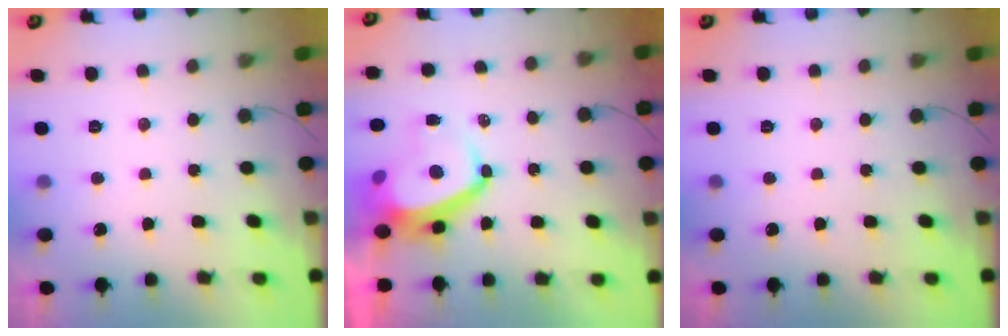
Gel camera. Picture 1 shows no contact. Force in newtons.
{"total": 7.6, "press": 7.6, "slide": 1.0}
{"total": 0.0}